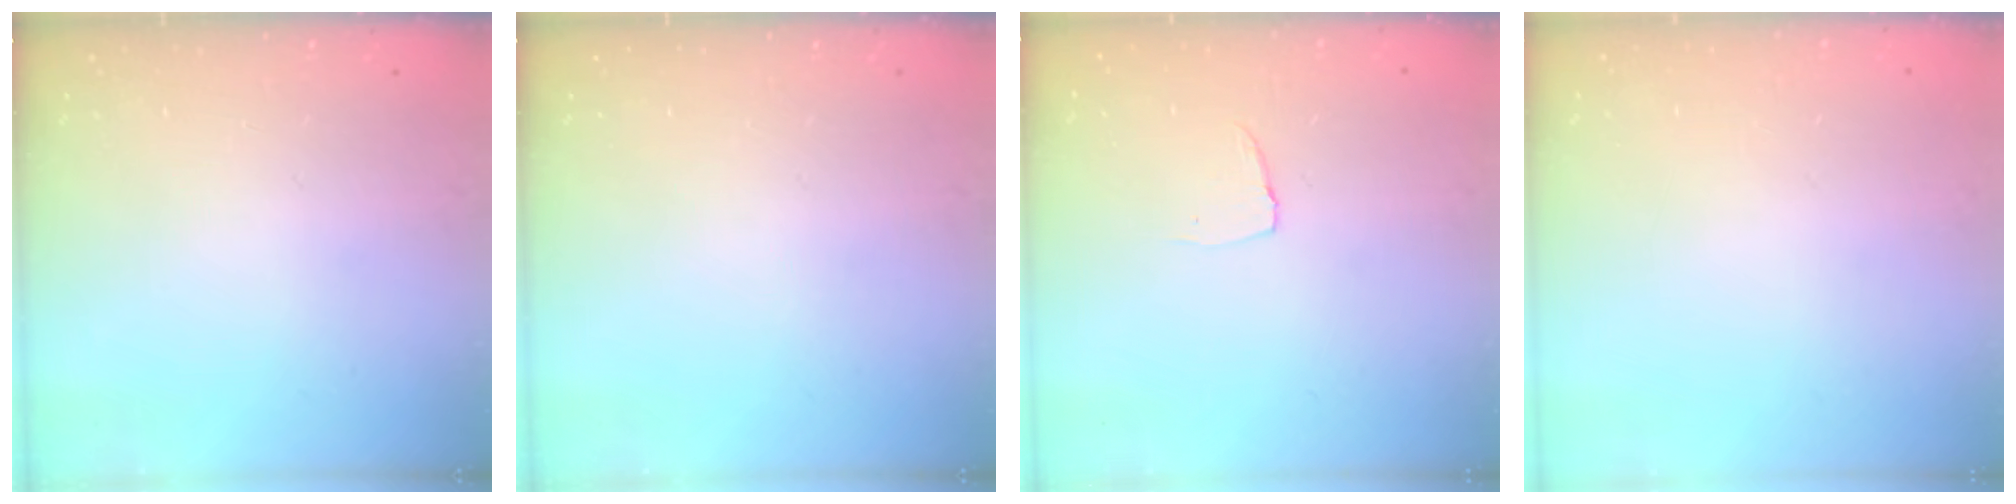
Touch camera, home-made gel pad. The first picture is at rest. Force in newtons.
{"total": 0.0}
{"total": 3.5, "press": 3.5, "slide": 0.3}
{"total": 0.0}